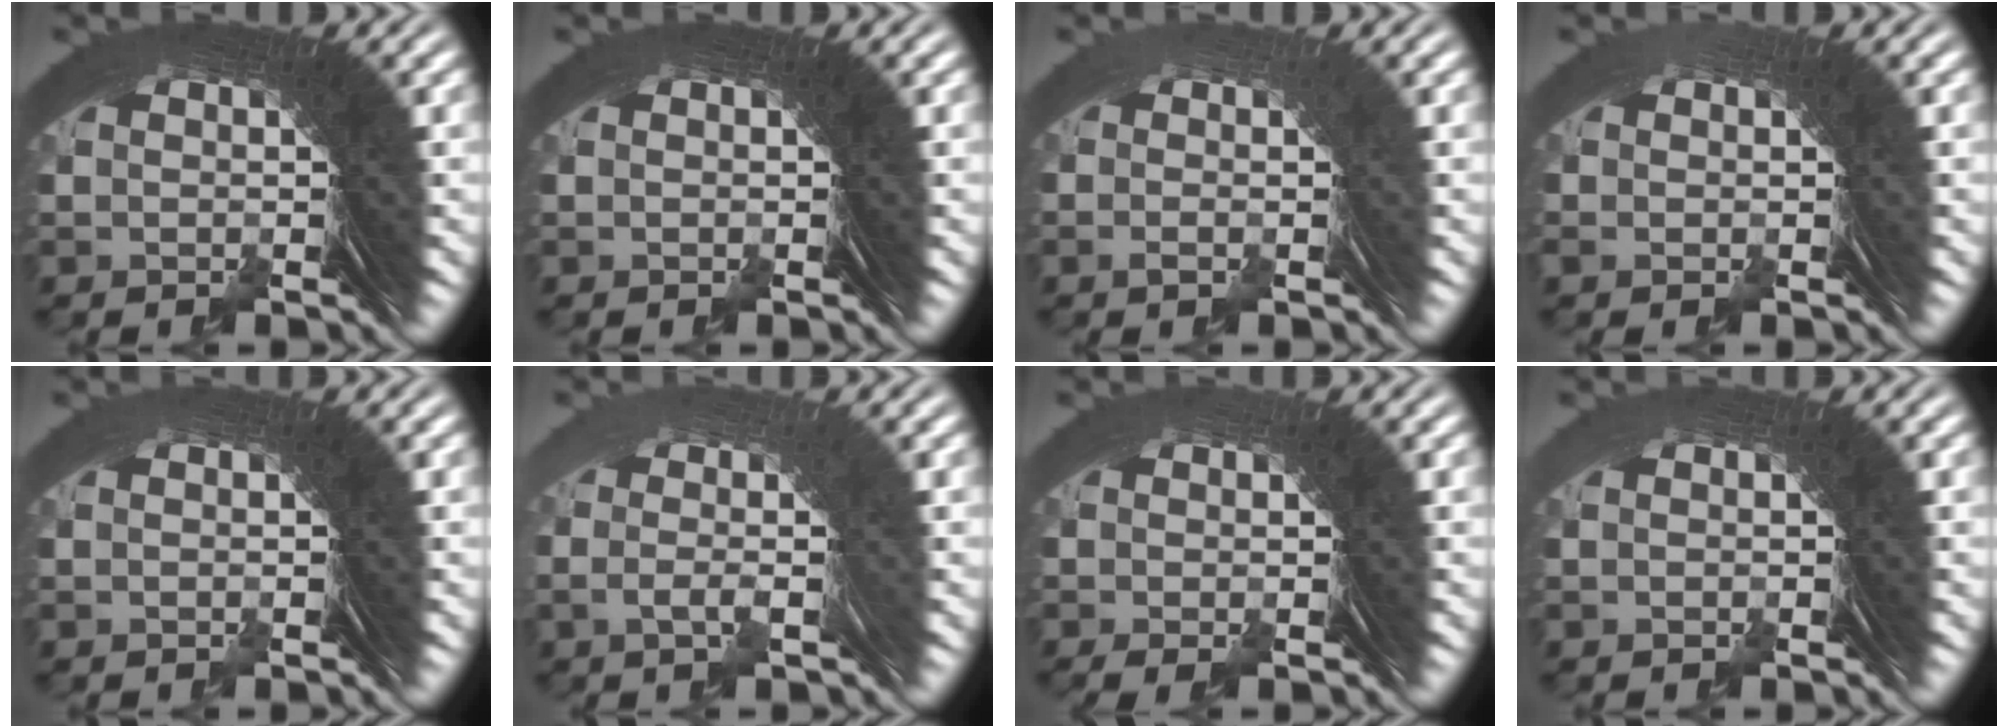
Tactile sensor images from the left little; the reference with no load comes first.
{"total": 0.0}
{"total": 1.7, "force": [-1.0, -1.1, -0.8], "torque": [0.017, 0.000, -0.014]}
{"total": 1.1, "force": [-0.5, -0.7, -0.6], "torque": [0.016, 0.005, -0.009]}
{"total": 0.8, "force": [-0.3, -0.4, -0.6], "torque": [0.013, 0.002, -0.005]}
{"total": 0.7, "force": [-0.6, -0.3, 0.2], "torque": [-0.006, -0.006, -0.005]}
{"total": 1.0, "force": [-0.9, -0.4, 0.0], "torque": [0.005, -0.001, -0.012]}
{"total": 1.2, "force": [-0.4, -0.7, -0.9], "torque": [0.021, 0.003, -0.005]}